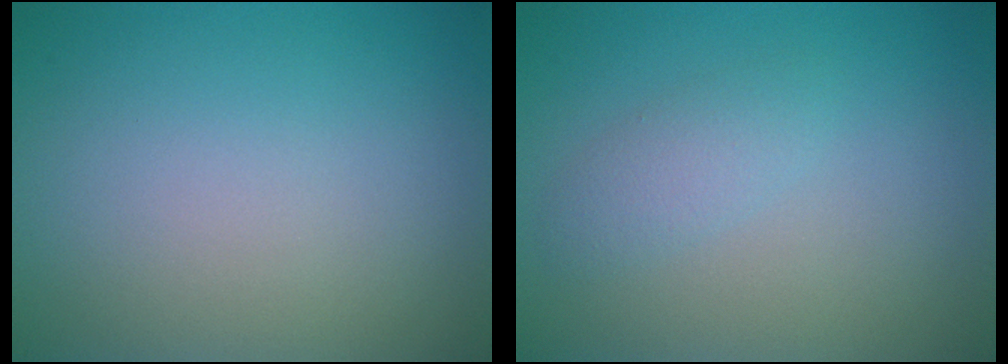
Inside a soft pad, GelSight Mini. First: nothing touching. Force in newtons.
{"total": 1.5, "press": 1.5, "slide": 0.0}